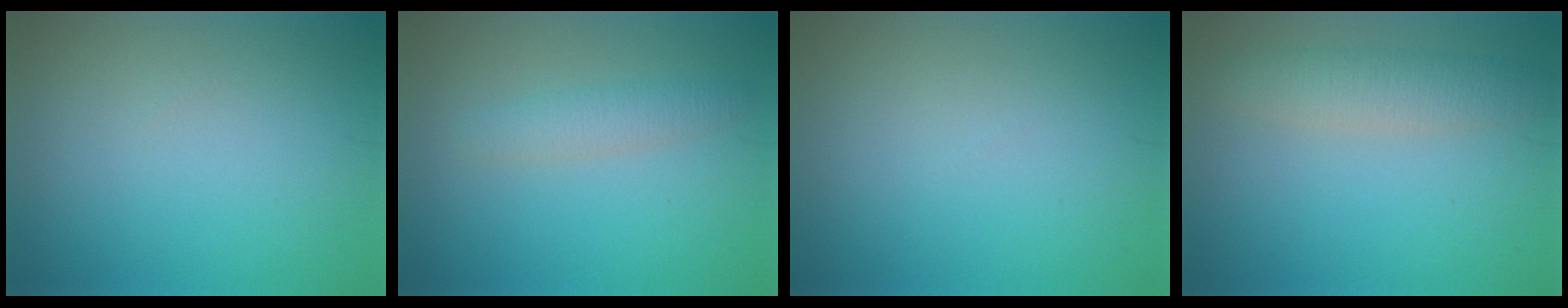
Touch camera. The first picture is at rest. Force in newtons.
{"total": 2.1, "press": 2.1, "slide": 0.1}
{"total": 0.0}
{"total": 3.4, "press": 3.4, "slide": 0.2}